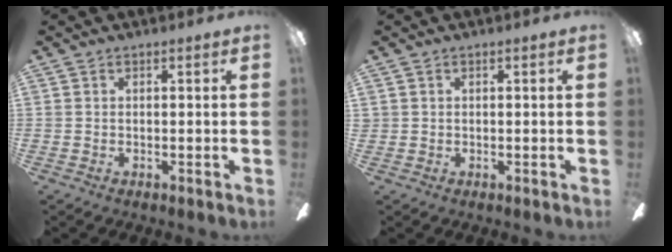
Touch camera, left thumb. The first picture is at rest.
{"total": 0.5, "force": [0.1, 0.5, 0.0], "torque": [0.001, 0.003, 0.002]}